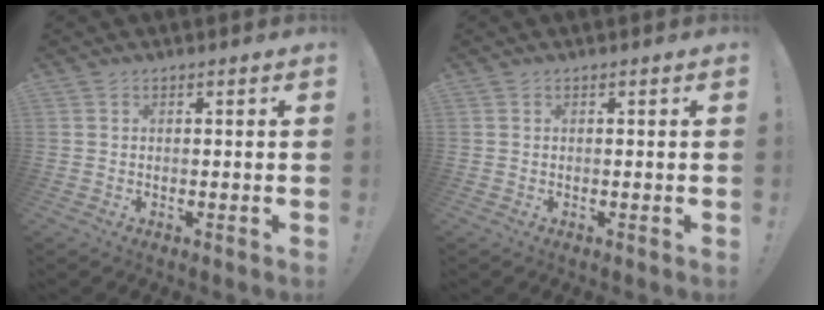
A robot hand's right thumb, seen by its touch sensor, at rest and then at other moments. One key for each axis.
{"total": 0.0}